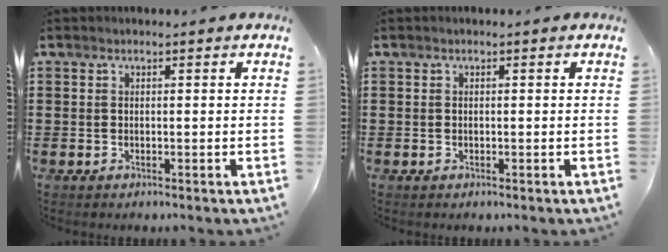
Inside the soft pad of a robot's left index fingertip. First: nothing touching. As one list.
[{"total": 0.0}]